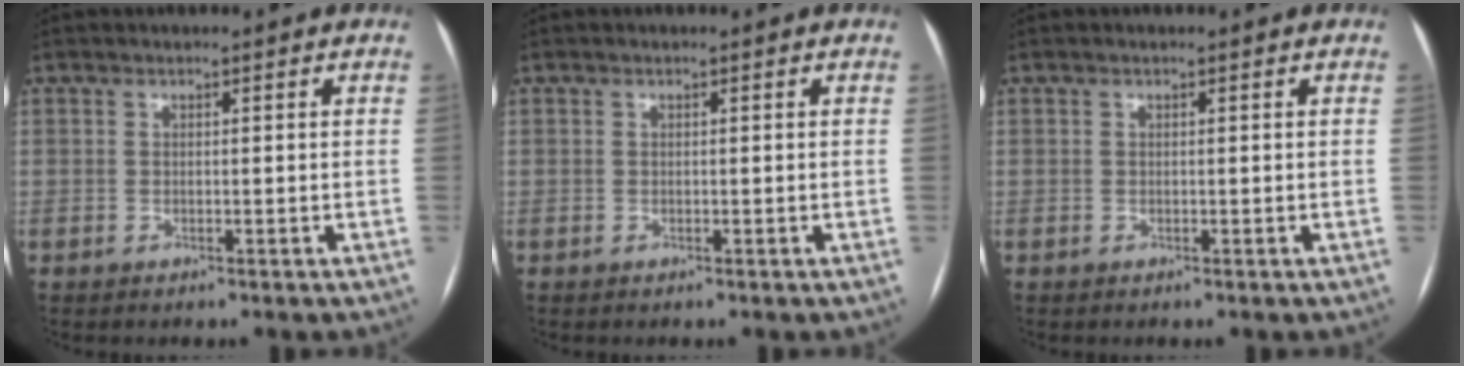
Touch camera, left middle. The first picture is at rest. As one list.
[{"total": 0.0}, {"total": 0.0}]